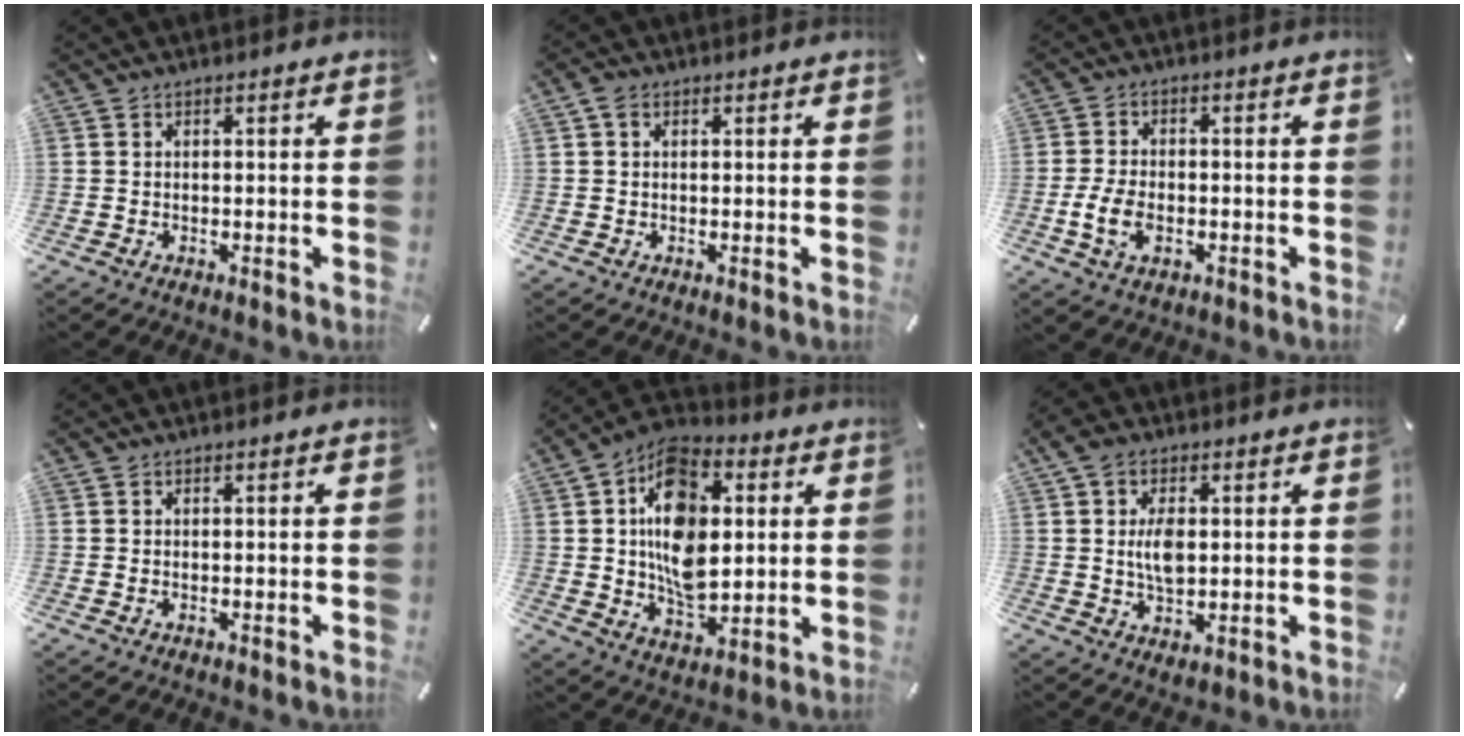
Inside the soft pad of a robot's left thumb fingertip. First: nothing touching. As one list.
[{"total": 1.9, "force": [0.6, 1.4, 1.0], "torque": [-0.024, 0.006, 0.010]}, {"total": 7.4, "force": [-2.2, 4.9, 5.0], "torque": [-0.112, 0.007, -0.042]}, {"total": 0.6, "force": [-0.1, 0.3, 0.5], "torque": [-0.009, 0.001, -0.002]}, {"total": 17.4, "force": [2.8, 11.7, 12.6], "torque": [-0.230, -0.005, 0.049]}, {"total": 8.8, "force": [1.3, 5.8, 6.5], "torque": [-0.140, 0.001, 0.017]}]